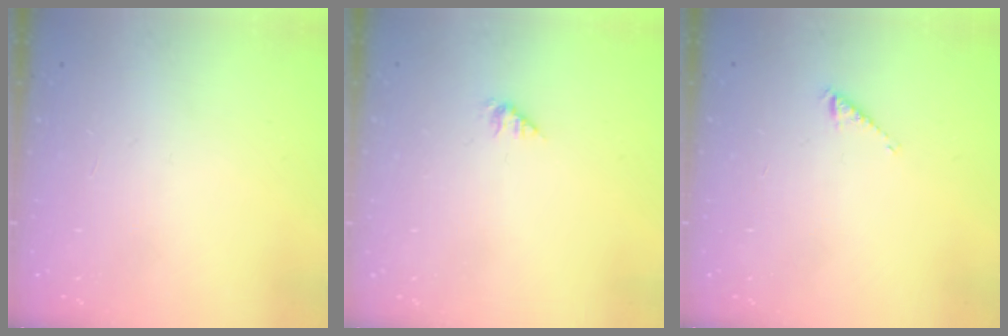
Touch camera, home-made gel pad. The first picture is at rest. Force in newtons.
{"total": 1.2, "press": 1.2, "slide": 0.2}
{"total": 2.8, "press": 2.8, "slide": 0.4}